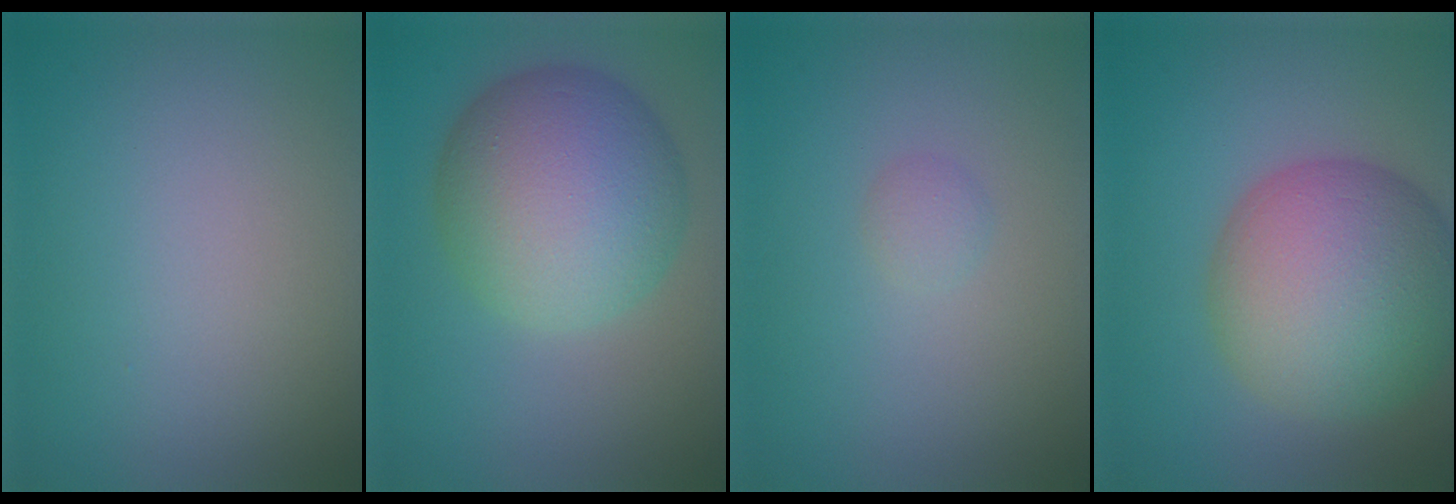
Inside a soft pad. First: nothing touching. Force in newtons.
{"total": 10.3, "press": 10.2, "slide": 0.4}
{"total": 0.9, "press": 0.9, "slide": 0.0}
{"total": 11.2, "press": 11.2, "slide": 0.3}